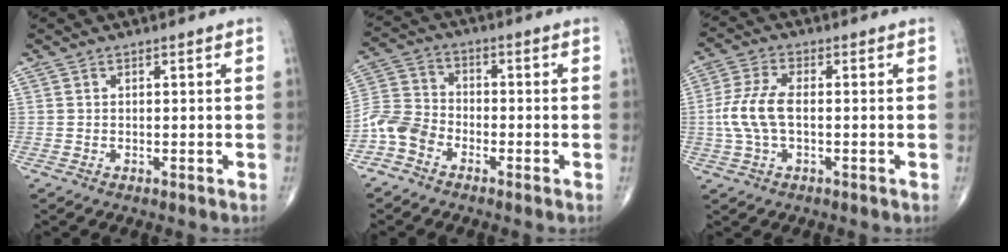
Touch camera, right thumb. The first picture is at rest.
{"total": 6.9, "force": [-4.0, 4.7, 3.0], "torque": [-0.055, 0.026, -0.092]}
{"total": 7.8, "force": [-0.5, 3.7, 6.9], "torque": [-0.168, 0.017, -0.011]}